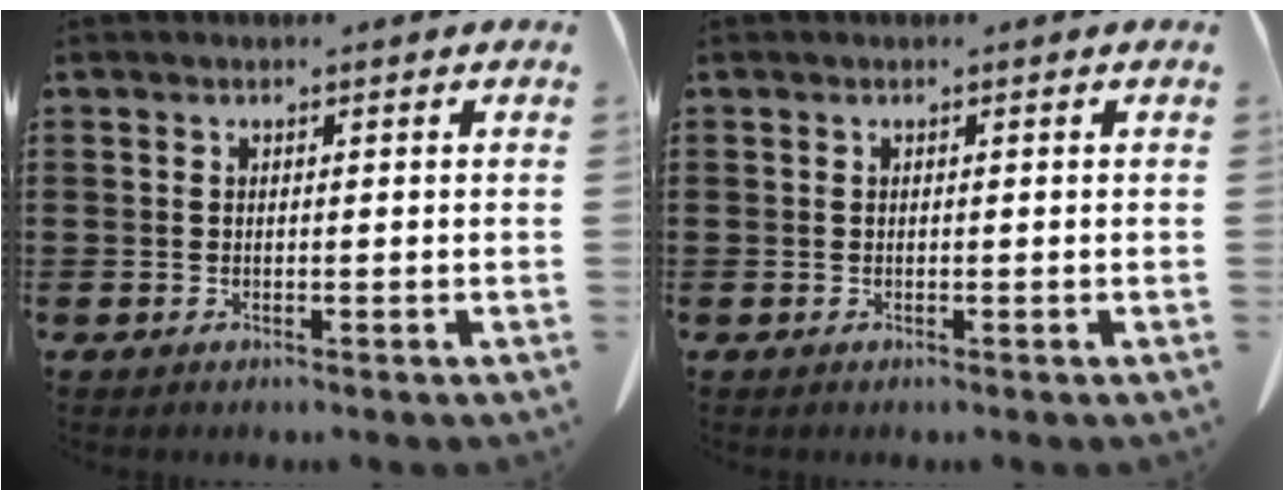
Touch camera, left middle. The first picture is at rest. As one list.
[{"total": 0.0}]